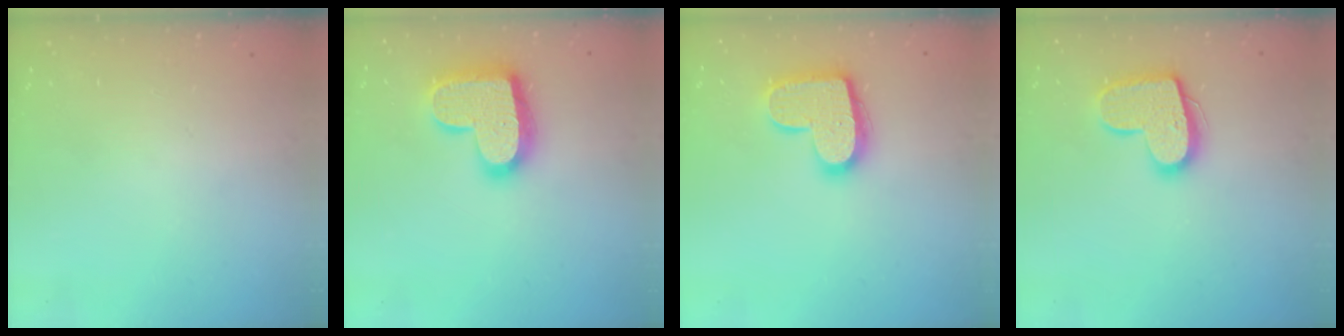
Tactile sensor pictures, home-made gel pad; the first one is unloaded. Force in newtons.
{"total": 17.7, "press": 17.7, "slide": 1.2}
{"total": 15.3, "press": 15.3, "slide": 1.1}
{"total": 14.9, "press": 14.9, "slide": 1.0}